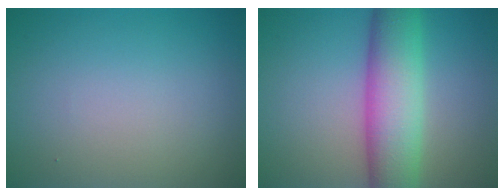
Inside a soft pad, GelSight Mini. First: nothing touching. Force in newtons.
{"total": 8.3, "press": 8.3, "slide": 0.2}